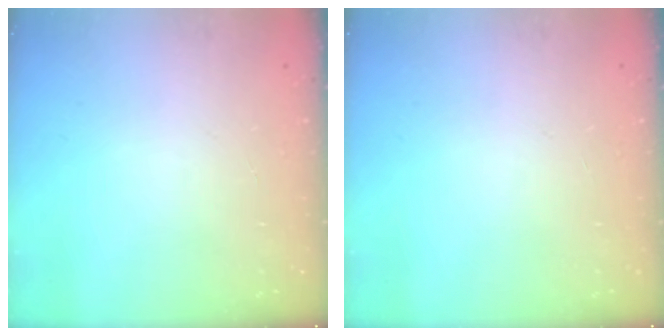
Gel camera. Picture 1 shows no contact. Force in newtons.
{"total": 0.0}